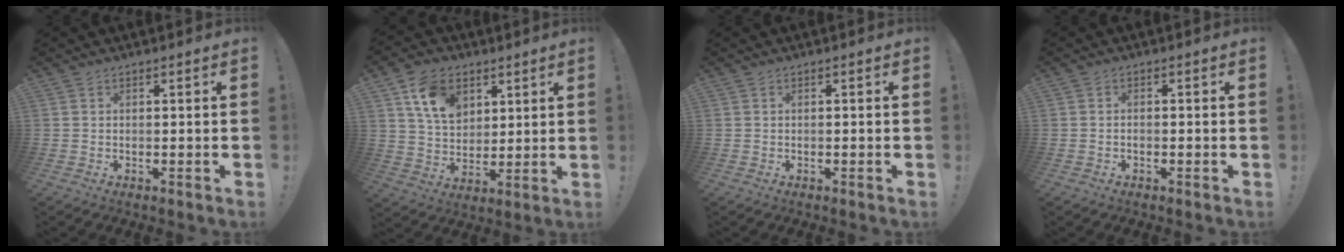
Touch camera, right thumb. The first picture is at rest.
{"total": 13.1, "force": [6.6, 9.3, 6.4], "torque": [-0.109, -0.020, 0.130]}
{"total": 0.0}
{"total": 0.7, "force": [-0.5, 0.4, 0.3], "torque": [-0.005, 0.003, -0.008]}